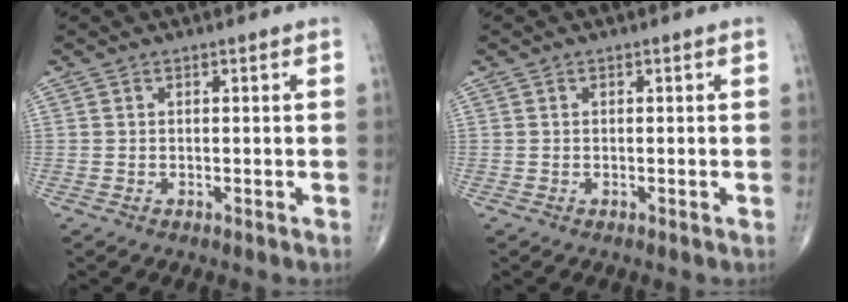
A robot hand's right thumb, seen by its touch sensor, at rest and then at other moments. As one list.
[{"total": 0.0}]